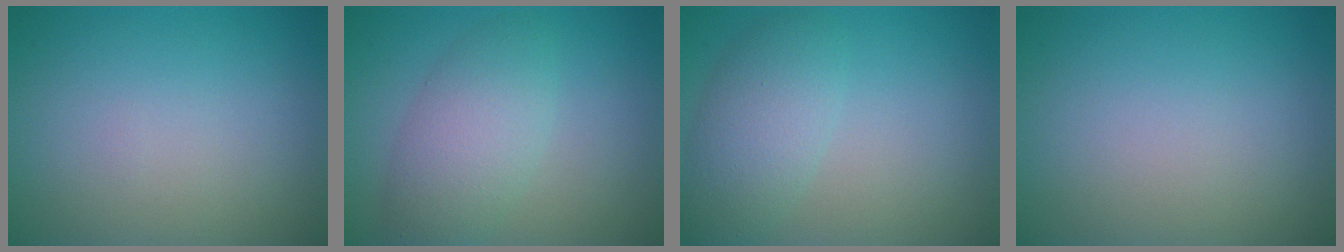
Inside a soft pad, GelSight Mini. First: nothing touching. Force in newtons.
{"total": 4.5, "press": 4.5, "slide": 0.2}
{"total": 3.0, "press": 3.0, "slide": 0.3}
{"total": 0.0}